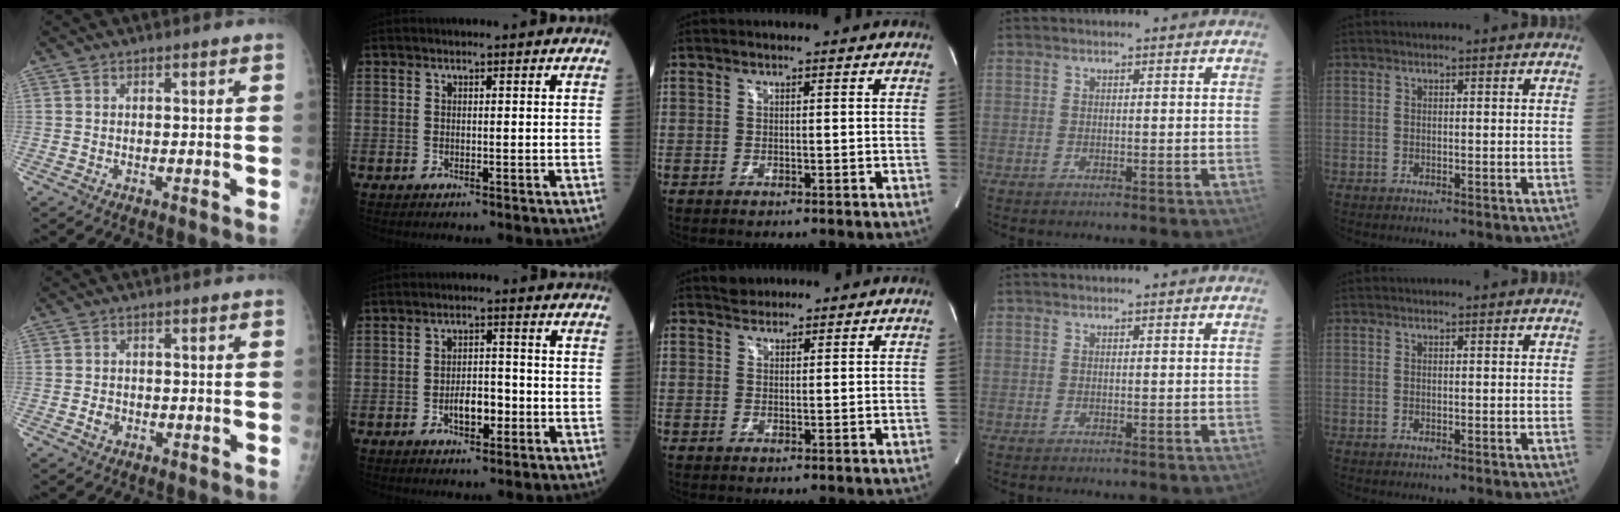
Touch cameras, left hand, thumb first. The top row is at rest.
{"thumb": {"total": 1.8, "force": [-0.7, 1.5, 0.9], "torque": [-0.011, 0.004, -0.011]}, "index": {"total": 4.3, "force": [-1.6, 2.0, 3.5], "torque": [-0.061, 0.006, -0.027]}, "middle": {"total": 1.8, "force": [1.6, 0.8, -0.1], "torque": [-0.001, 0.010, 0.026]}}